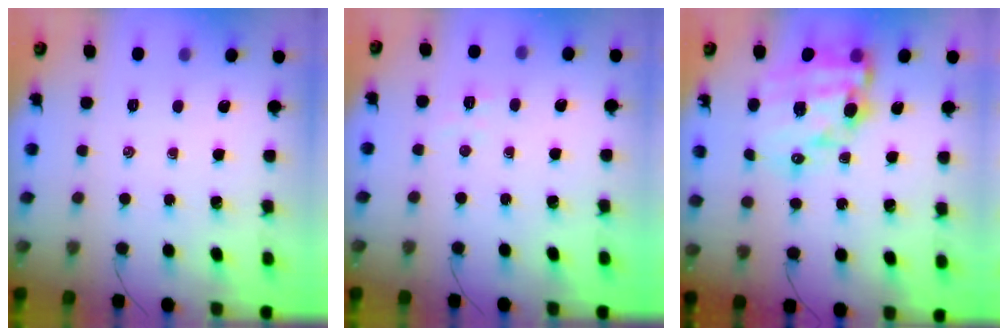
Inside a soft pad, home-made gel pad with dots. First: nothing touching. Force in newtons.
{"total": 4.5, "press": 4.4, "slide": 1.1}
{"total": 17.1, "press": 16.6, "slide": 3.9}